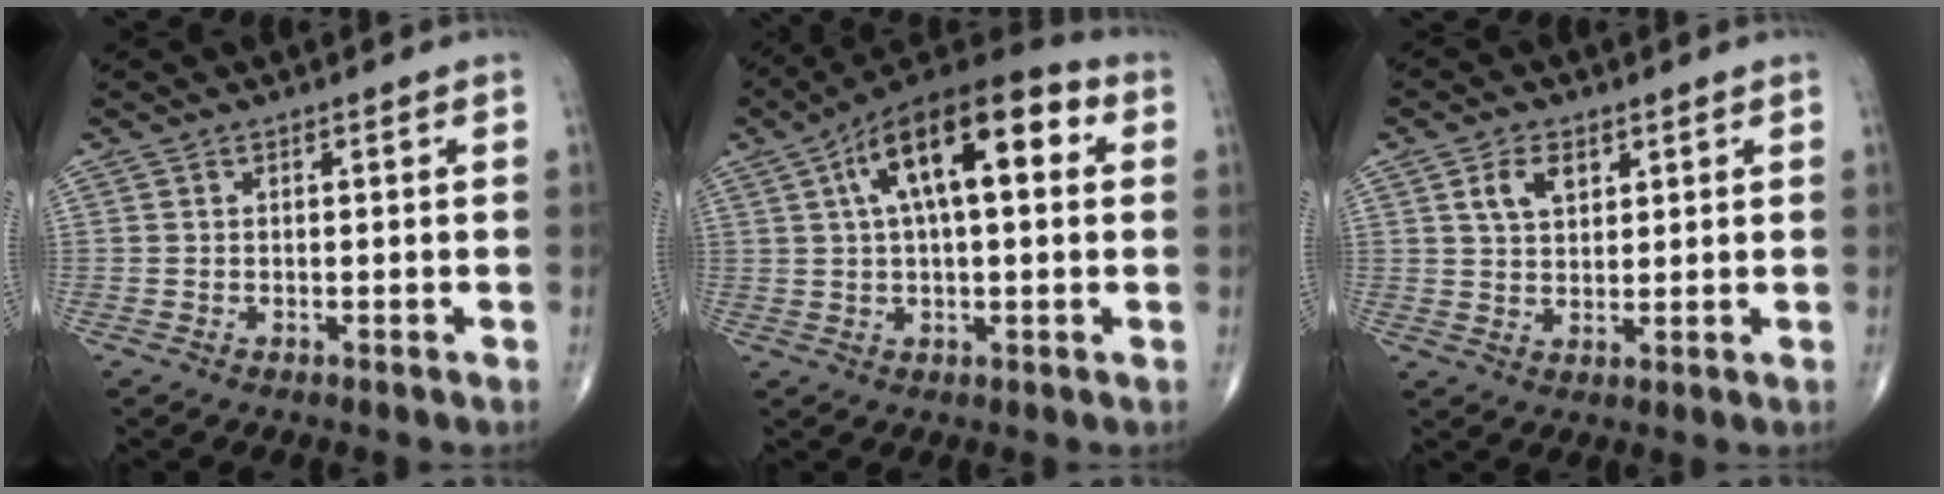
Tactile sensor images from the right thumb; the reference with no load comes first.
{"total": 18.1, "force": [5.1, 7.5, 15.7], "torque": [-0.243, 0.027, 0.073]}
{"total": 5.5, "force": [2.6, 3.3, 3.5], "torque": [-0.053, -0.010, 0.048]}